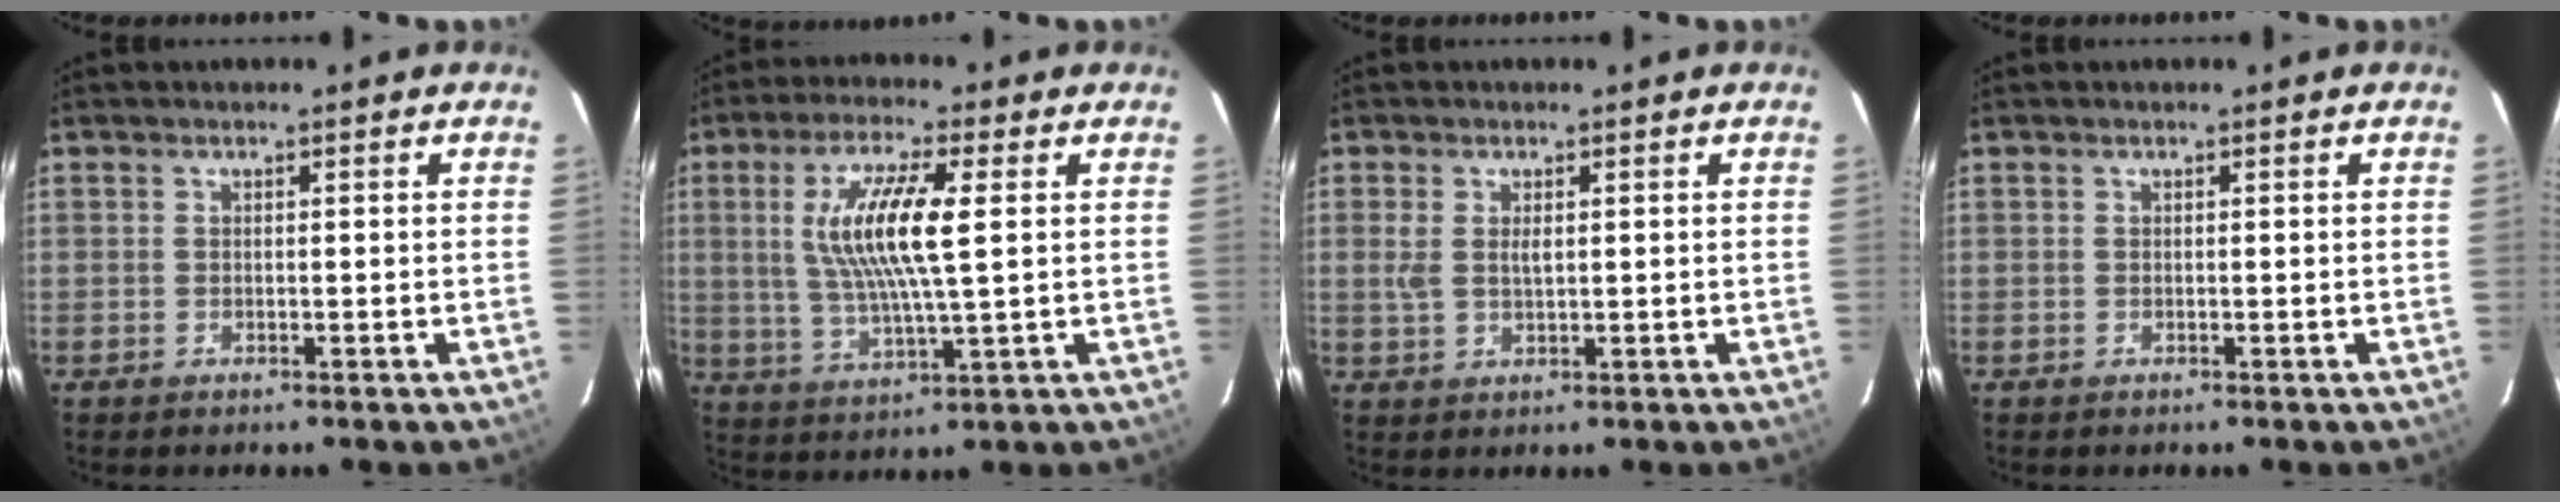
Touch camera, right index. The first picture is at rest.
{"total": 12.4, "force": [2.2, 2.0, 12.0], "torque": [-0.238, 0.000, 0.045]}
{"total": 3.2, "force": [0.7, 1.6, 2.7], "torque": [-0.054, 0.000, 0.014]}
{"total": 0.0}